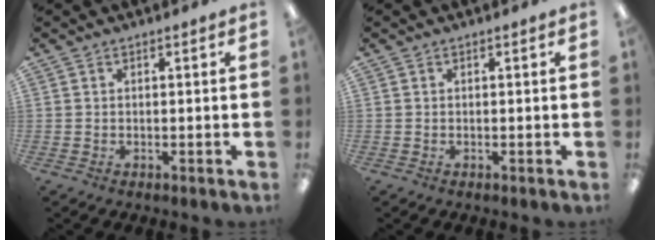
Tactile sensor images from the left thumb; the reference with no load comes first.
{"total": 0.0}